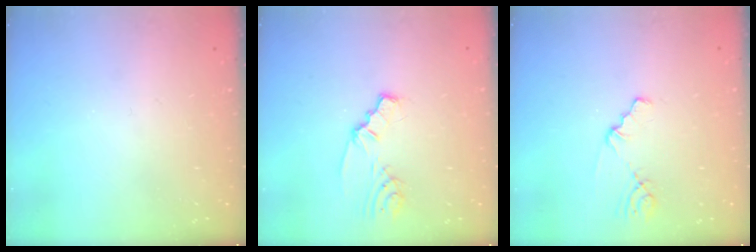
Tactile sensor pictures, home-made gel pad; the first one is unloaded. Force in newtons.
{"total": 3.4, "press": 3.4, "slide": 0.2}
{"total": 1.0, "press": 1.0, "slide": 0.2}